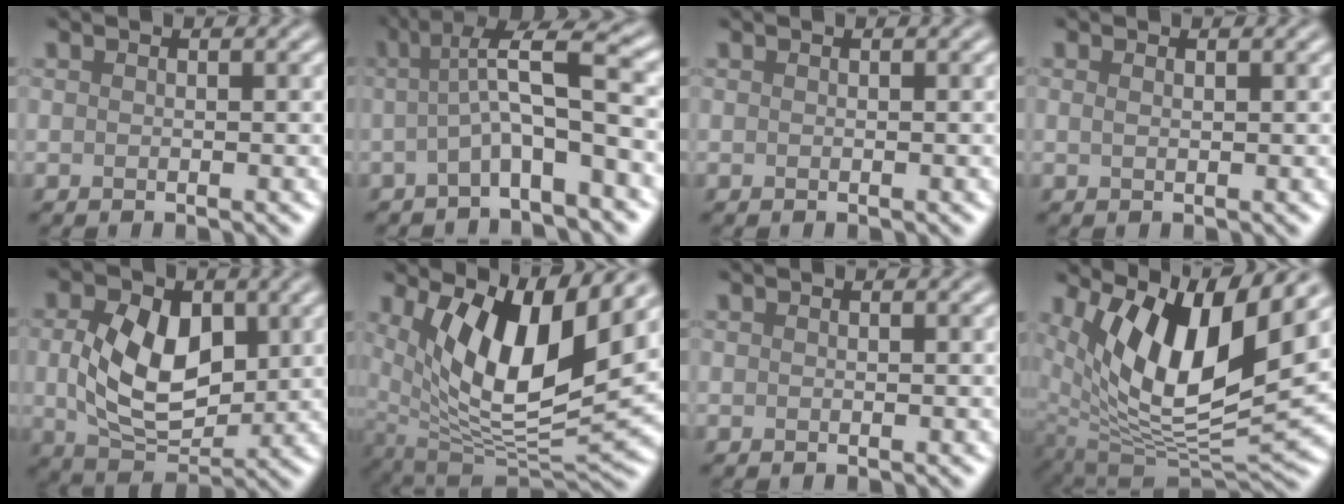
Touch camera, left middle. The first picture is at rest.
{"total": 5.6, "force": [-0.4, 1.1, 5.5], "torque": [-0.087, 0.019, -0.014]}
{"total": 0.0}
{"total": 0.5, "force": [0.5, 0.1, 0.2], "torque": [-0.003, -0.003, 0.006]}
{"total": 7.6, "force": [1.0, 4.8, 5.8], "torque": [-0.113, 0.002, 0.021]}
{"total": 10.8, "force": [4.3, 3.9, 9.1], "torque": [-0.160, -0.015, 0.084]}
{"total": 0.0}
{"total": 13.1, "force": [6.1, 5.1, 10.5], "torque": [-0.185, -0.001, 0.111]}